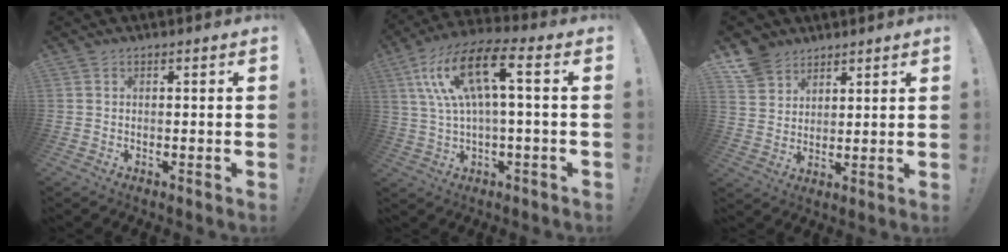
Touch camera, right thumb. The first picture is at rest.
{"total": 15.5, "force": [3.7, 4.5, 14.4], "torque": [-0.276, -0.005, 0.053]}
{"total": 8.2, "force": [6.0, 5.4, 1.2], "torque": [-0.037, -0.038, 0.122]}